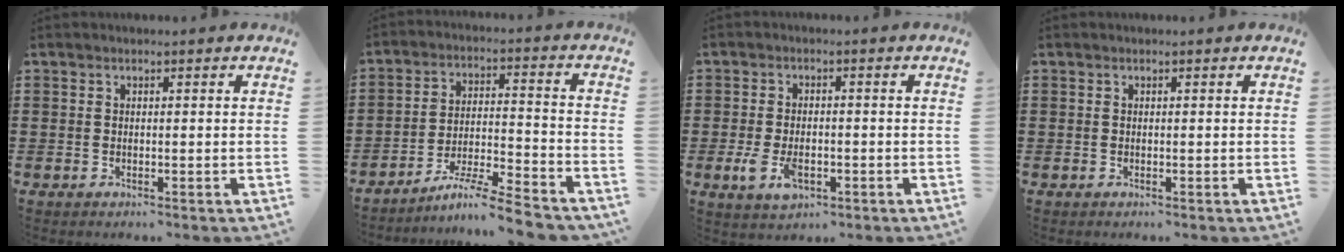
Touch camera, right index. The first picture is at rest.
{"total": 7.9, "force": [-6.9, 0.0, 3.9], "torque": [-0.073, 0.000, -0.133]}
{"total": 4.8, "force": [-1.6, 2.6, 3.7], "torque": [-0.092, -0.006, -0.033]}
{"total": 0.0}